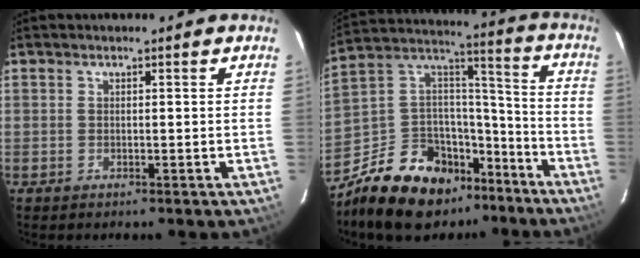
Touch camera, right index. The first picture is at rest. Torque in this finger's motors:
{"motor_torque": [0.99, -1.14, 0.53, 0.03]}